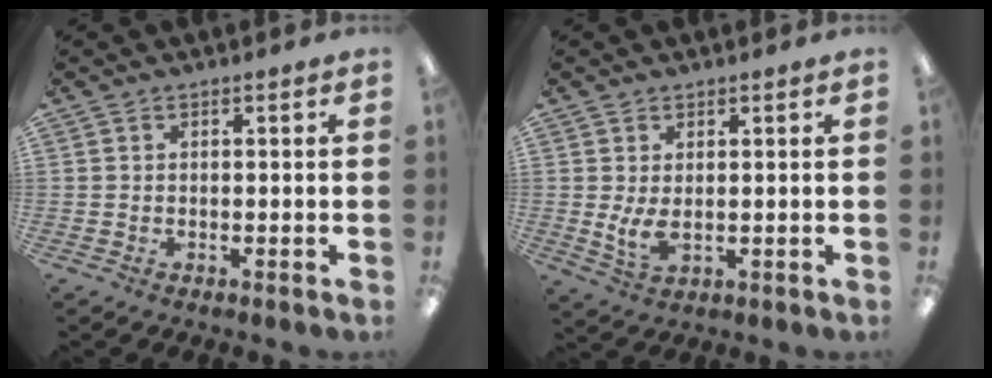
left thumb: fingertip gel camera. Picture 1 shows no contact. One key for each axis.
{"total": 5.3, "fx": 0.2, "fy": 2.9, "fz": 4.4, "tx": -0.090, "ty": -0.004, "tz": 0.003}